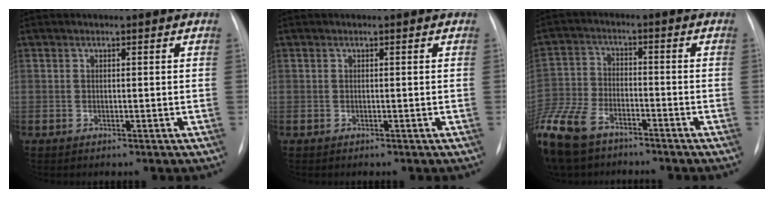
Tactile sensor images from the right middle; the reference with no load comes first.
{"total": 0.0}
{"total": 14.7, "force": [-10.4, 6.8, 7.7], "torque": [-0.198, -0.029, -0.195]}